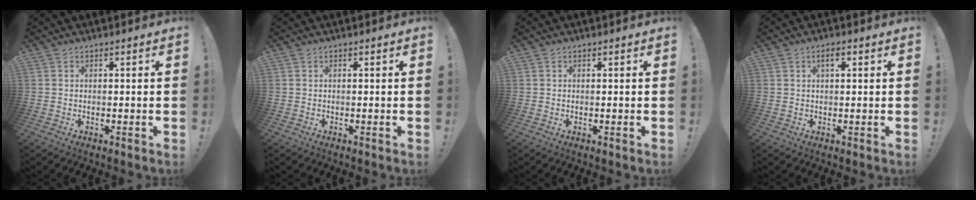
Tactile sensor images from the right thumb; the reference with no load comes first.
{"total": 0.0}
{"total": 0.0}
{"total": 2.5, "force": [1.1, 0.9, 2.0], "torque": [-0.030, -0.001, 0.016]}